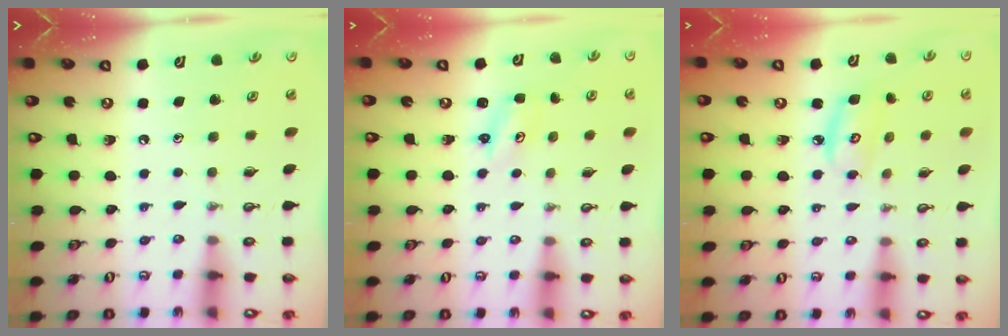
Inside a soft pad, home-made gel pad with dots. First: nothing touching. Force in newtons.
{"total": 2.1, "press": 2.0, "slide": 0.3}
{"total": 5.6, "press": 5.6, "slide": 0.3}